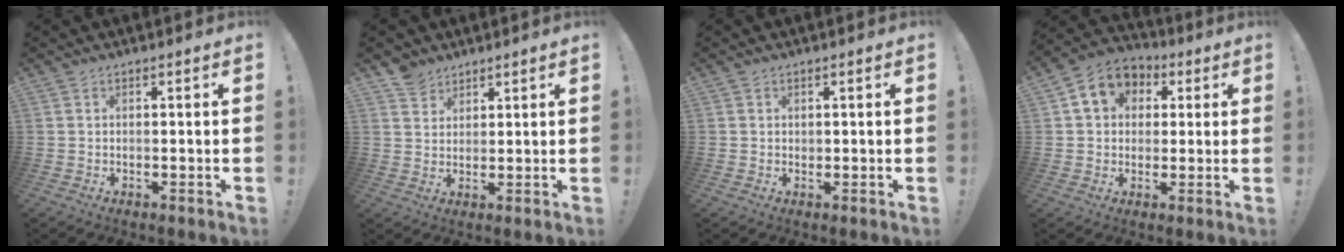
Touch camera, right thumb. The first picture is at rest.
{"total": 5.0, "force": [3.9, 3.1, 0.2], "torque": [-0.003, -0.025, 0.075]}
{"total": 0.7, "force": [0.5, 0.4, 0.2], "torque": [-0.002, 0.000, 0.009]}
{"total": 9.9, "force": [2.9, 8.2, 4.7], "torque": [-0.070, 0.002, 0.060]}